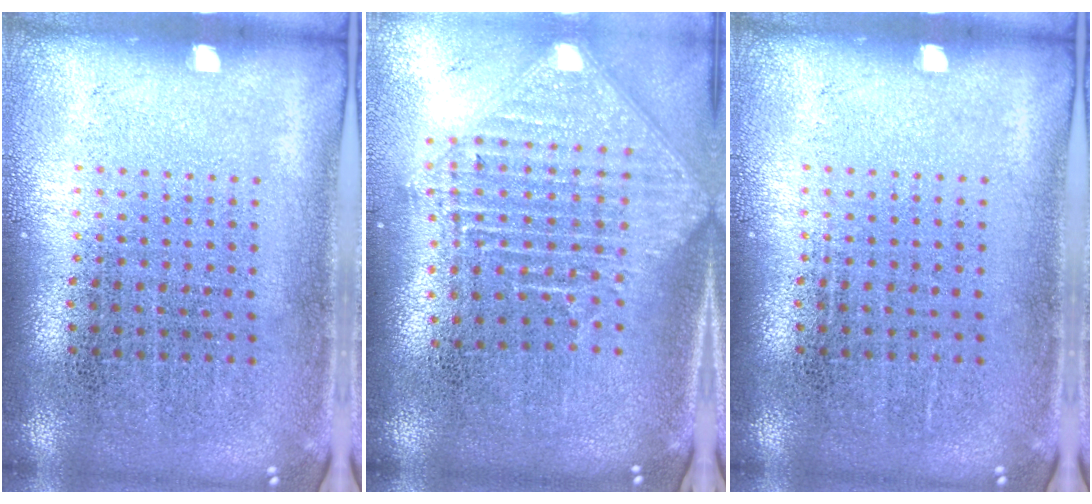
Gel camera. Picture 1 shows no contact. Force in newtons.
{"total": 2.4, "press": 1.8, "slide": 1.5}
{"total": 0.0}